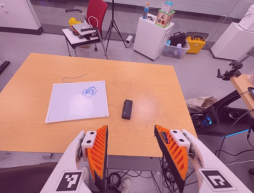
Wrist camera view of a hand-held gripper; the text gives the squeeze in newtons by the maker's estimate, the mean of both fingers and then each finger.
{"total": 0.0}